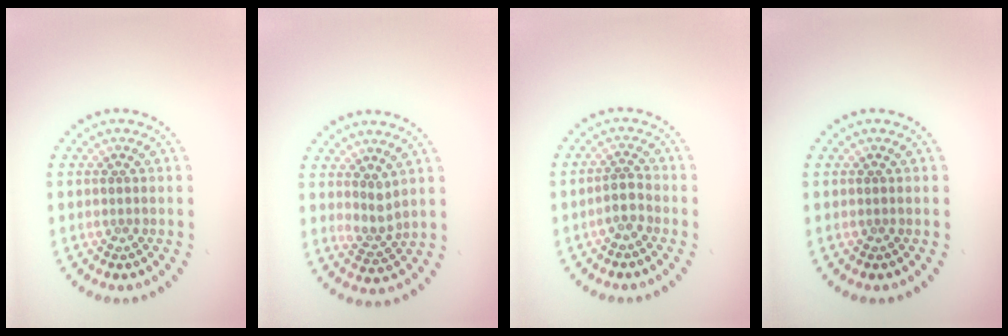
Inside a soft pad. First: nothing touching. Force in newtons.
{"total": 1.7, "press": 1.3, "slide": 1.1}
{"total": 1.7, "press": 1.4, "slide": 1.0}
{"total": 0.0}